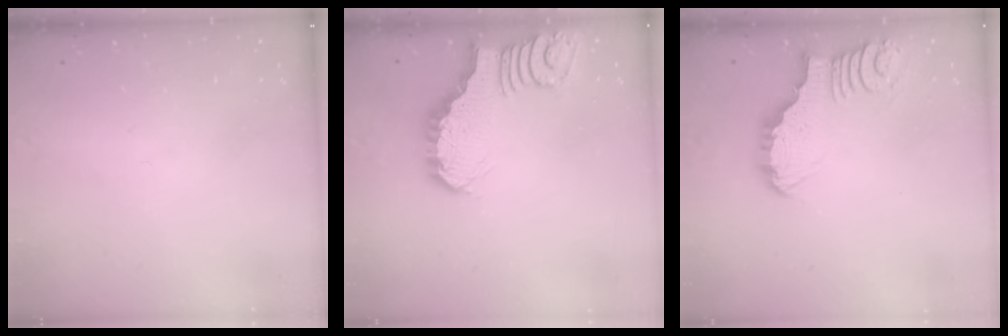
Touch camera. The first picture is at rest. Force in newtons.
{"total": 2.8, "press": 2.8, "slide": 0.4}
{"total": 3.7, "press": 3.7, "slide": 0.3}